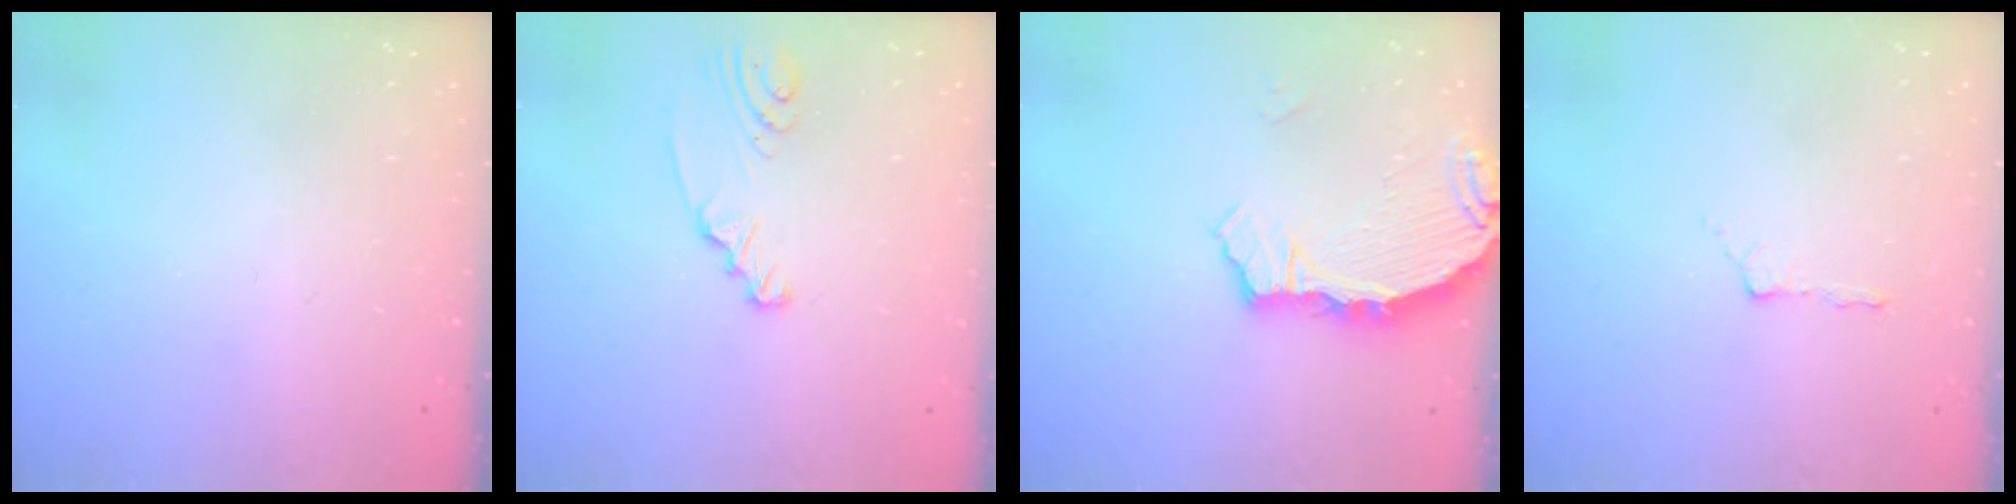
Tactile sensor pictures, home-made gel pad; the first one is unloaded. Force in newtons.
{"total": 2.4, "press": 2.4, "slide": 0.3}
{"total": 4.1, "press": 4.1, "slide": 0.2}
{"total": 4.0, "press": 3.9, "slide": 0.5}